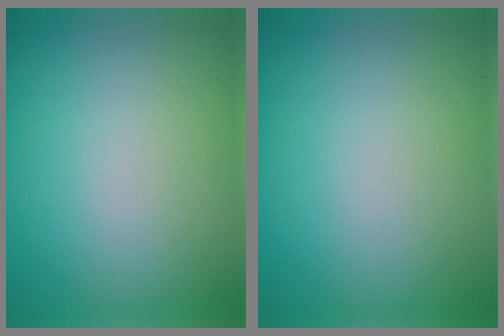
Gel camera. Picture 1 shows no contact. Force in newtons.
{"total": 0.0}